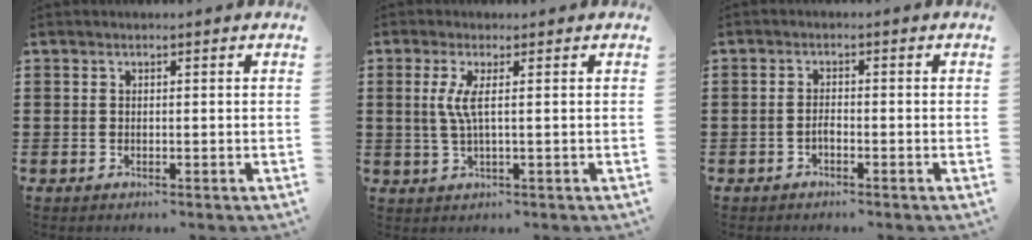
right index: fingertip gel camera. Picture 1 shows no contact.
{"total": 3.6, "force": [0.6, -0.6, 3.5], "torque": [-0.078, -0.012, 0.005]}
{"total": 1.1, "force": [-0.7, -0.2, 0.8], "torque": [-0.012, -0.002, -0.012]}